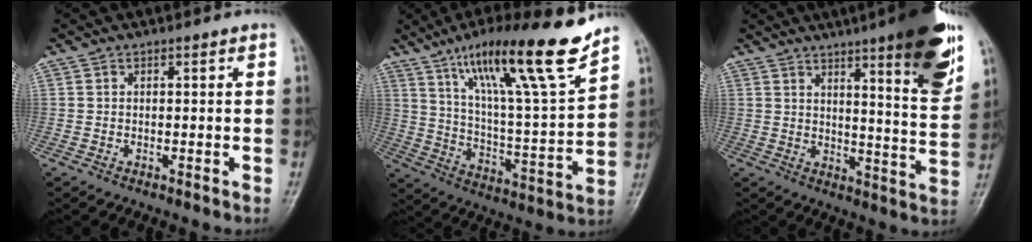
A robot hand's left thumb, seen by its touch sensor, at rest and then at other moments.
{"total": 21.6, "force": [14.9, 2.1, 15.5], "torque": [-0.229, -0.067, 0.253]}
{"total": 17.2, "force": [9.8, 2.6, 13.9], "torque": [-0.164, -0.053, 0.138]}